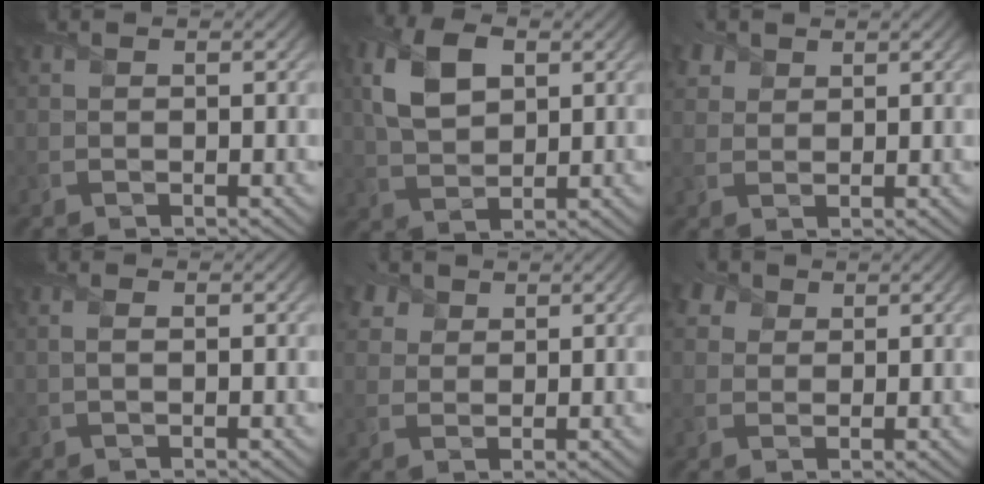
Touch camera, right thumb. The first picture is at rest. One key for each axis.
{"total": 7.4, "fx": 2.3, "fy": 4.6, "fz": 5.4, "tx": -0.125, "ty": 0.008, "tz": 0.041}
{"total": 2.8, "fx": 1.9, "fy": 1.9, "fz": 0.7, "tx": -0.020, "ty": 0.002, "tz": 0.043}
{"total": 0.8, "fx": 0.1, "fy": 0.1, "fz": 0.8, "tx": -0.020, "ty": 0.002, "tz": 0.002}
{"total": 3.9, "fx": 2.6, "fy": 2.7, "fz": 1.2, "tx": -0.038, "ty": -0.003, "tz": 0.057}
{"total": 4.5, "fx": 2.6, "fy": 3.2, "fz": 1.7, "tx": -0.053, "ty": 0.006, "tz": 0.043}